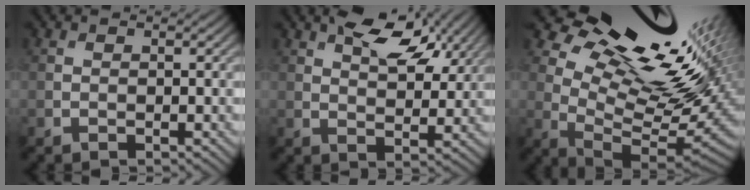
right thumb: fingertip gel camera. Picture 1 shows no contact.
{"total": 9.3, "force": [5.1, 4.1, 6.6], "torque": [-0.118, 0.007, 0.090]}
{"total": 18.1, "force": [8.9, 8.4, 13.4], "torque": [-0.224, 0.018, 0.157]}